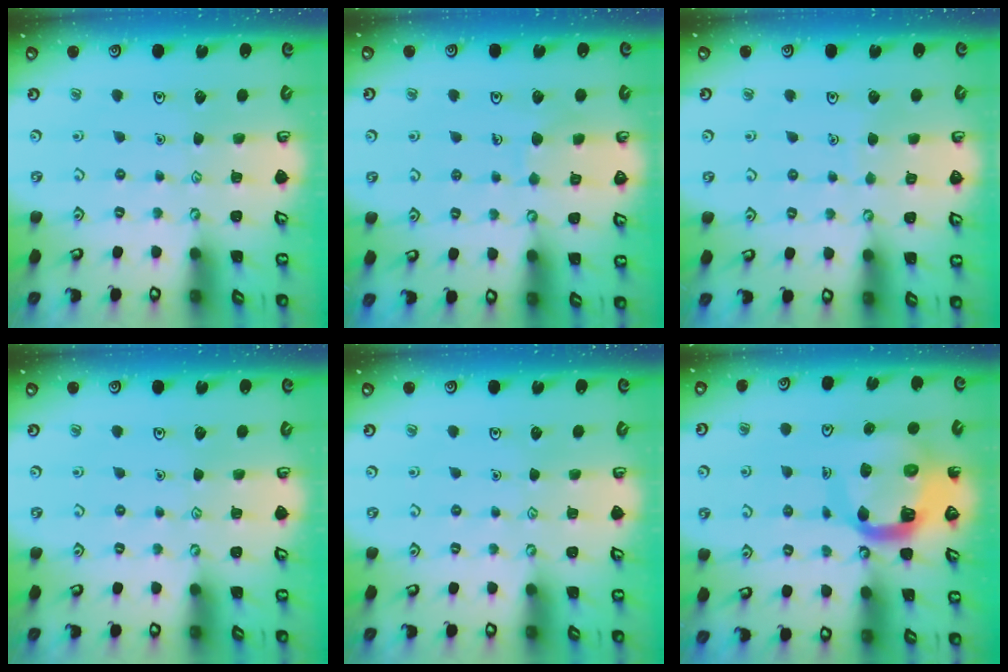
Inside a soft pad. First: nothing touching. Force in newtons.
{"total": 5.7, "press": 5.7, "slide": 0.2}
{"total": 2.8, "press": 2.8, "slide": 0.1}
{"total": 0.0}
{"total": 0.0}
{"total": 11.8, "press": 11.7, "slide": 1.4}